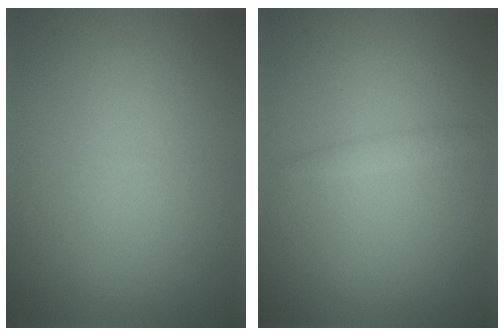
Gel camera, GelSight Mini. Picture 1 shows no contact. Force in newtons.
{"total": 0.9, "press": 0.9, "slide": 0.1}